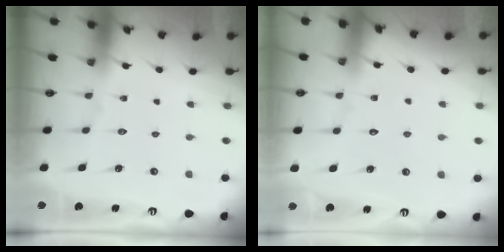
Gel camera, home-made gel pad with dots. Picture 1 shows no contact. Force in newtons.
{"total": 2.8, "press": 2.8, "slide": 0.3}